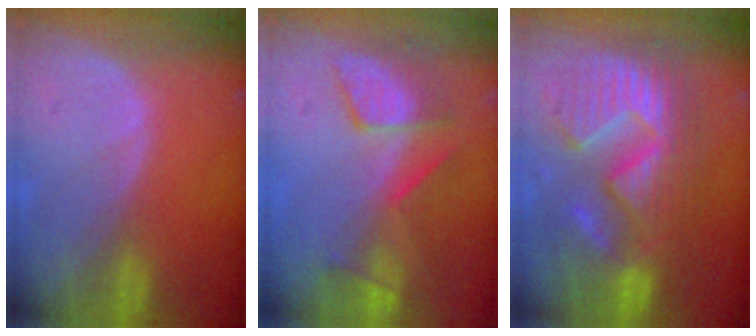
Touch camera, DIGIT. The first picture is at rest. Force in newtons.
{"total": 7.7, "press": 7.3, "slide": 2.6}
{"total": 13.2, "press": 13.1, "slide": 1.4}